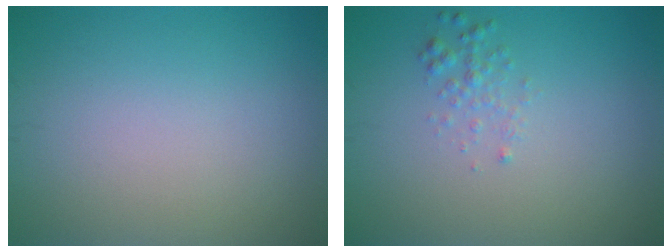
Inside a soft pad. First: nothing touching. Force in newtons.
{"total": 1.2, "press": 1.2, "slide": 0.0}